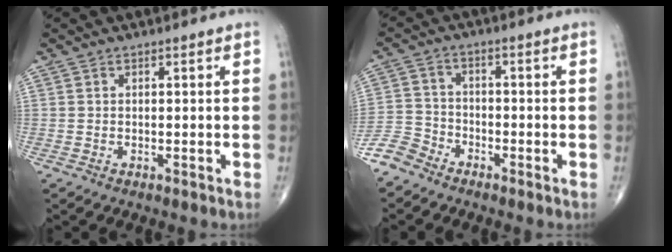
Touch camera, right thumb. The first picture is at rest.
{"total": 5.3, "force": [-4.5, 2.7, 0.5], "torque": [0.000, 0.014, -0.107]}